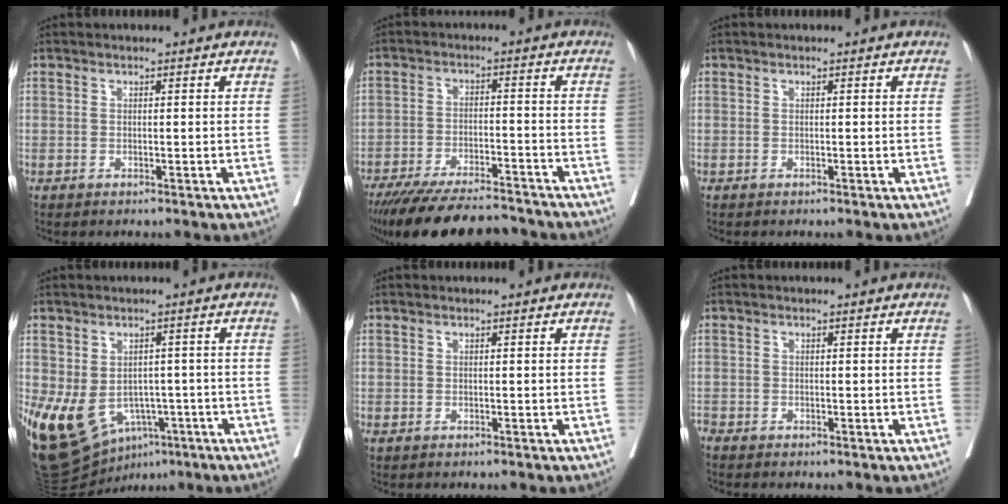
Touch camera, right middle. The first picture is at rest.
{"total": 16.4, "force": [-14.7, 2.6, 6.9], "torque": [-0.132, -0.023, -0.221]}
{"total": 0.0}
{"total": 14.8, "force": [-6.4, 10.2, 8.7], "torque": [-0.183, -0.003, -0.082]}
{"total": 0.0}
{"total": 0.9, "force": [-0.9, 0.3, 0.0], "torque": [-0.006, -0.003, -0.019]}